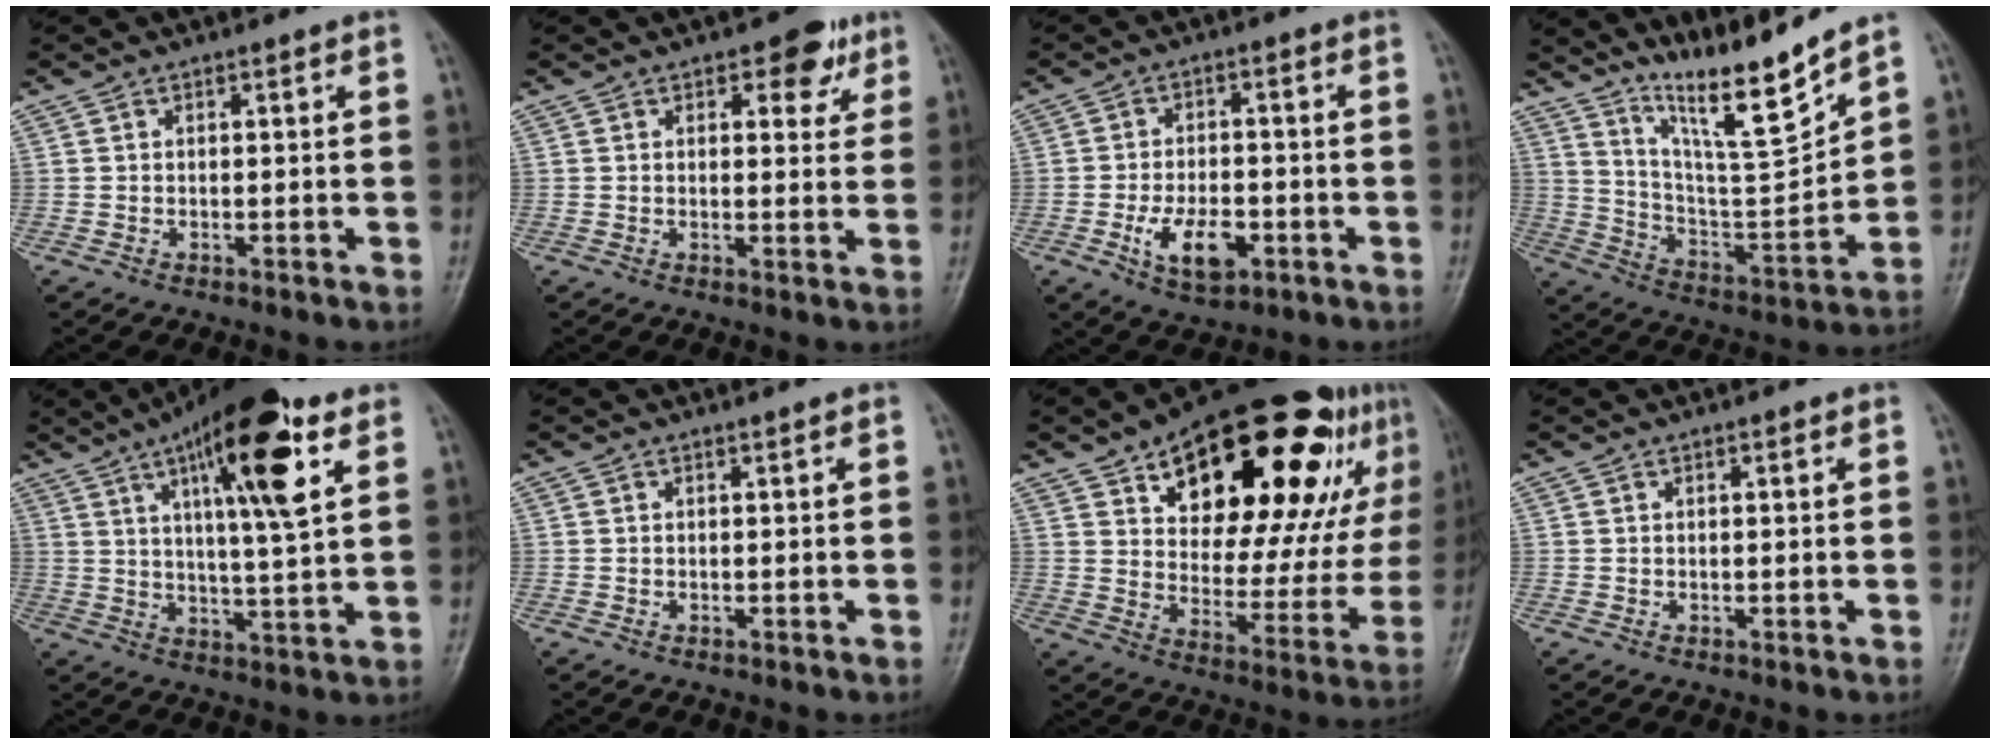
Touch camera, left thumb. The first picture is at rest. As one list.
[{"total": 5.7, "force": [3.0, 3.3, 3.6], "torque": [-0.011, -0.008, 0.031]}, {"total": 9.0, "force": [-3.3, 4.9, 6.8], "torque": [-0.106, 0.014, -0.052]}, {"total": 13.8, "force": [11.2, 0.6, 8.0], "torque": [-0.121, -0.084, 0.209]}, {"total": 17.7, "force": [7.8, 4.9, 15.2], "torque": [-0.213, -0.019, 0.117]}, {"total": 0.0}, {"total": 31.3, "force": [14.8, 14.4, 23.5], "torque": [-0.296, -0.009, 0.225]}, {"total": 0.7, "force": [0.2, 0.4, 0.5], "torque": [-0.004, 0.003, 0.001]}]